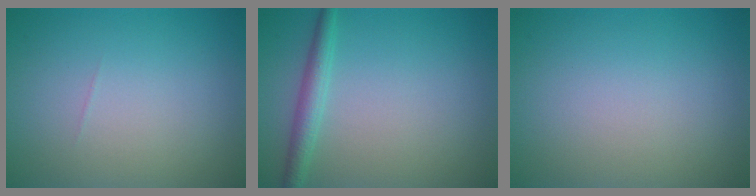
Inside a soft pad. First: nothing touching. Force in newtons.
{"total": 2.3, "press": 2.2, "slide": 0.1}
{"total": 0.0}